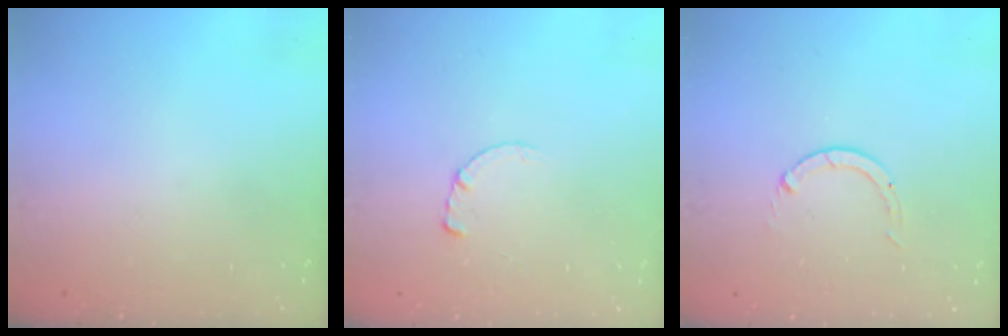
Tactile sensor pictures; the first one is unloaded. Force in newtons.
{"total": 0.7, "press": 0.6, "slide": 0.2}
{"total": 0.0}